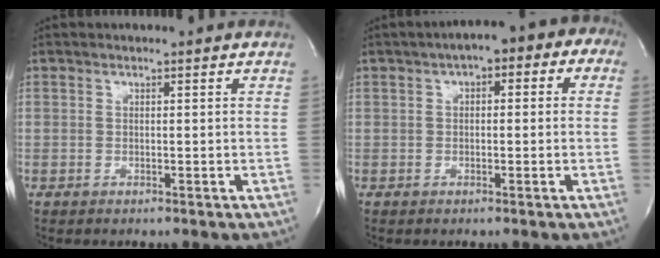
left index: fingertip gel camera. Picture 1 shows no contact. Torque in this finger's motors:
{"motor_torque": [0.74, -0.66, 0.37, 0.07]}